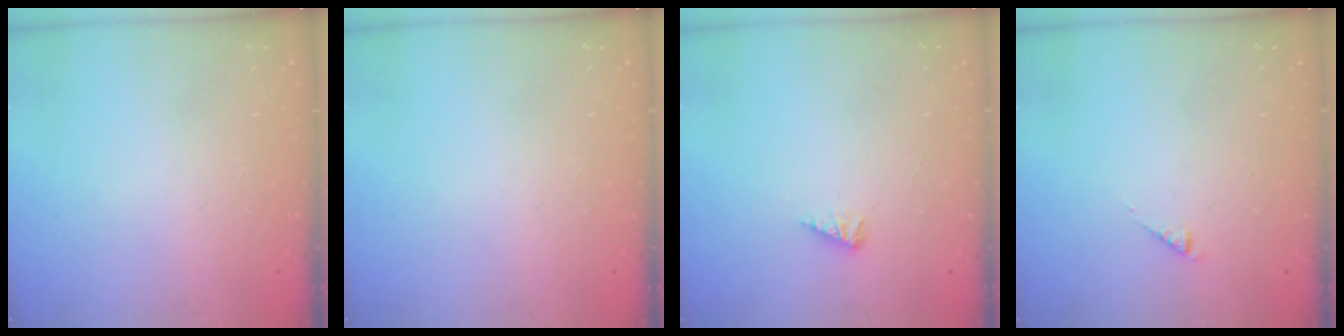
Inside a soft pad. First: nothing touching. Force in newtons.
{"total": 0.0}
{"total": 2.2, "press": 2.2, "slide": 0.3}
{"total": 2.6, "press": 2.6, "slide": 0.4}